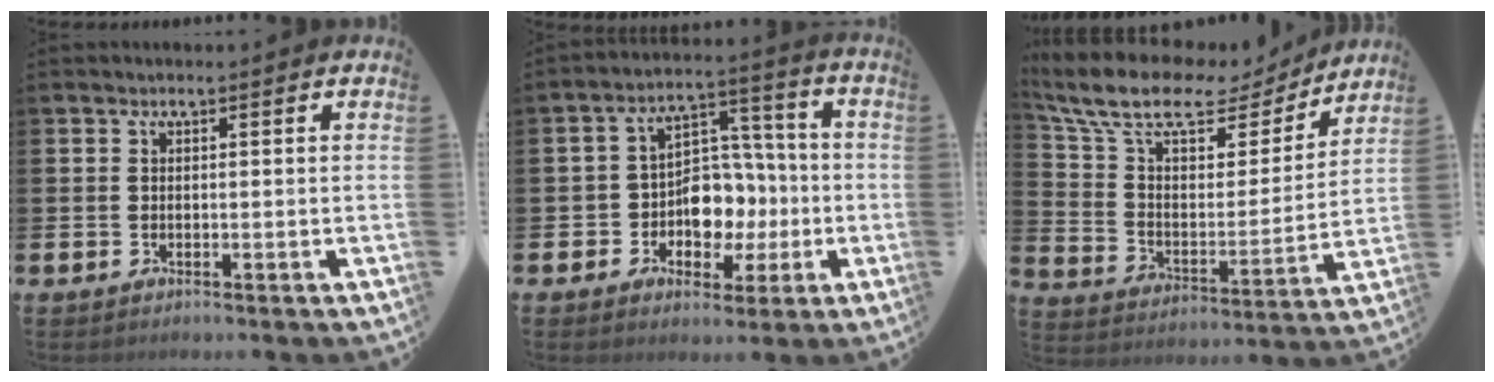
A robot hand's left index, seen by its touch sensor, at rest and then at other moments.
{"total": 7.6, "force": [-0.8, 6.7, 3.5], "torque": [-0.070, 0.007, -0.014]}
{"total": 11.4, "force": [9.3, 4.4, 5.0], "torque": [-0.140, -0.055, 0.156]}